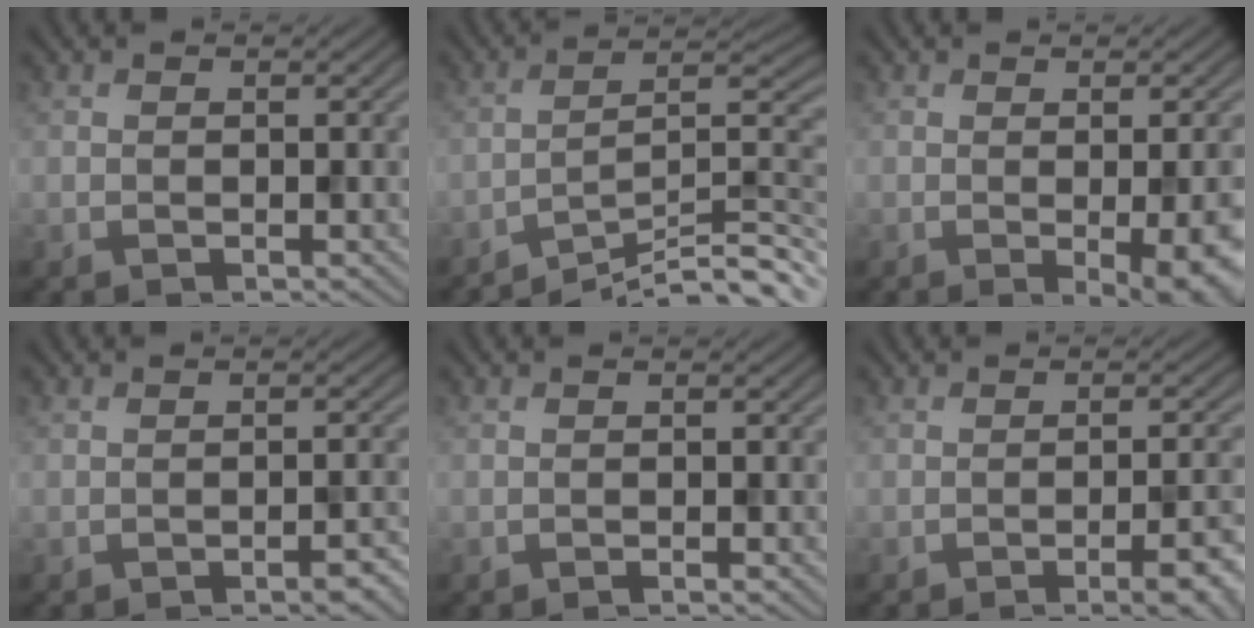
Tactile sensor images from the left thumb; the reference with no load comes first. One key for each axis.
{"total": 11.3, "fx": -9.0, "fy": 1.6, "fz": 6.6, "tx": -0.100, "ty": 0.016, "tz": -0.151}
{"total": 7.6, "fx": -1.8, "fy": 2.2, "fz": 7.1, "tx": -0.087, "ty": -0.012, "tz": -0.010}
{"total": 2.2, "fx": -1.4, "fy": 0.3, "fz": 1.6, "tx": -0.023, "ty": 0.005, "tz": -0.025}
{"total": 0.8, "fx": -0.5, "fy": 0.0, "fz": 0.6, "tx": -0.008, "ty": 0.001, "tz": -0.014}
{"total": 6.8, "fx": -3.3, "fy": 1.6, "fz": 5.7, "tx": -0.074, "ty": 0.002, "tz": -0.044}